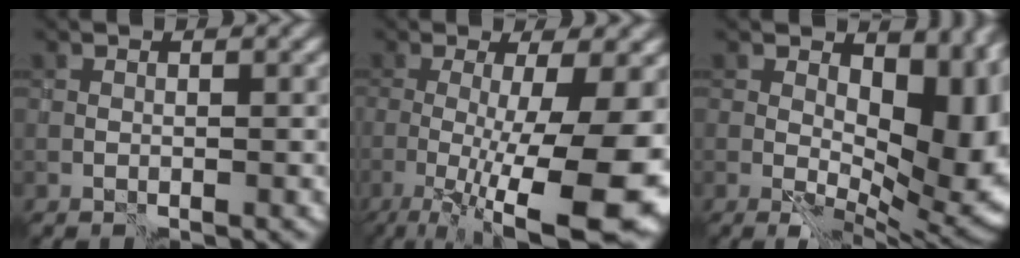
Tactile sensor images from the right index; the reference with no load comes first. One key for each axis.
{"total": 12.9, "fx": -3.2, "fy": 2.7, "fz": 12.2, "tx": -0.162, "ty": -0.007, "tz": -0.045}
{"total": 11.4, "fx": 2.6, "fy": 6.4, "fz": 9.1, "tx": -0.116, "ty": -0.025, "tz": 0.061}